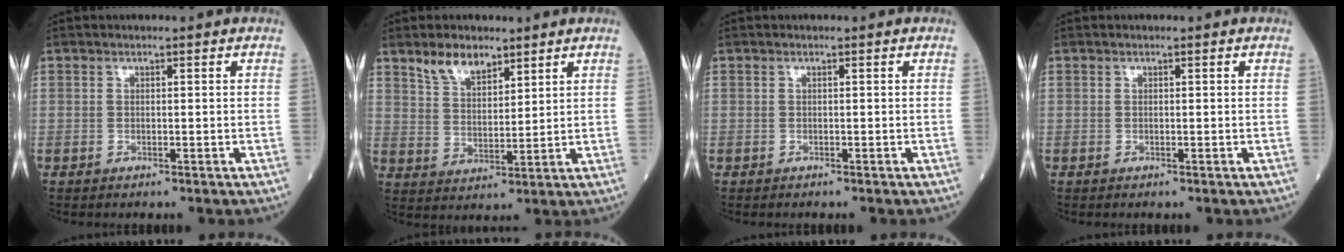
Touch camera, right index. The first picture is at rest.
{"total": 6.1, "force": [4.6, 2.6, 3.1], "torque": [-0.063, 0.004, 0.095]}
{"total": 0.0}
{"total": 0.0}